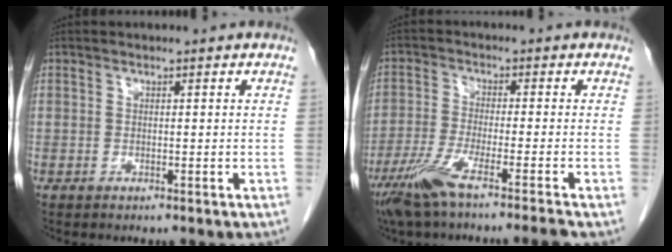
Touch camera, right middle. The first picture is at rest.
{"total": 10.1, "force": [-7.4, -1.4, 6.8], "torque": [-0.119, -0.028, -0.129]}